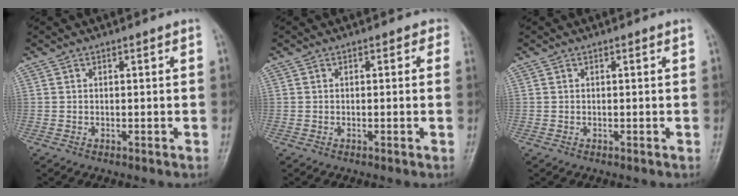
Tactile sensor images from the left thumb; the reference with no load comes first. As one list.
[{"total": 1.2, "force": [0.3, 1.0, 0.7], "torque": [0.013, 0.005, -0.008]}, {"total": 0.0}]